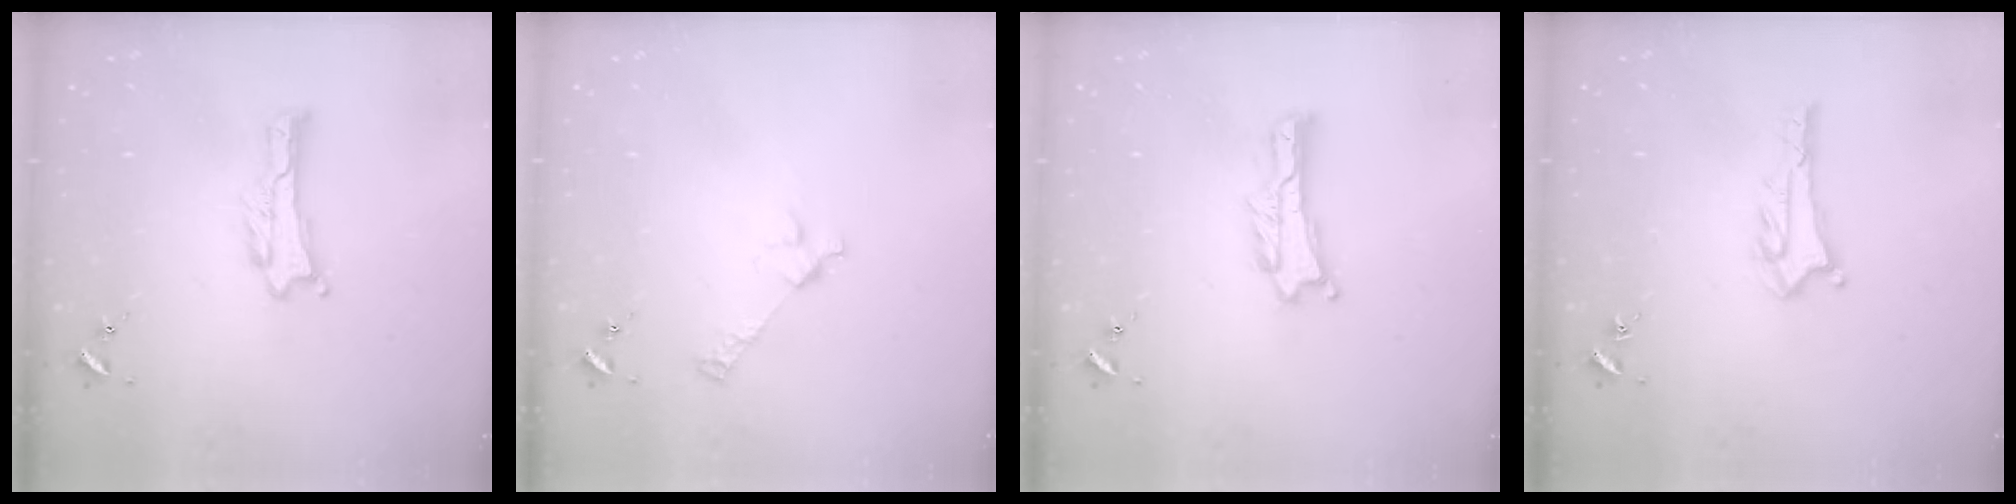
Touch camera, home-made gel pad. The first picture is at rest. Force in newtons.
{"total": 2.9, "press": 2.9, "slide": 0.2}
{"total": 0.8, "press": 0.8, "slide": 0.2}
{"total": 2.8, "press": 2.8, "slide": 0.2}